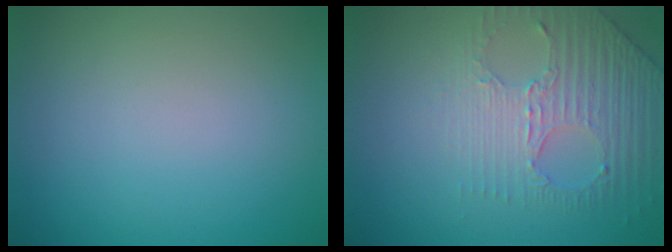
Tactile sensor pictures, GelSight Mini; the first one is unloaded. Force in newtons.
{"total": 4.4, "press": 3.2, "slide": 3.0}